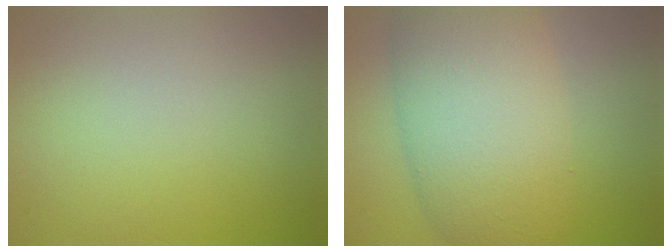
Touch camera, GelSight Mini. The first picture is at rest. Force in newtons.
{"total": 10.7, "press": 10.7, "slide": 0.3}